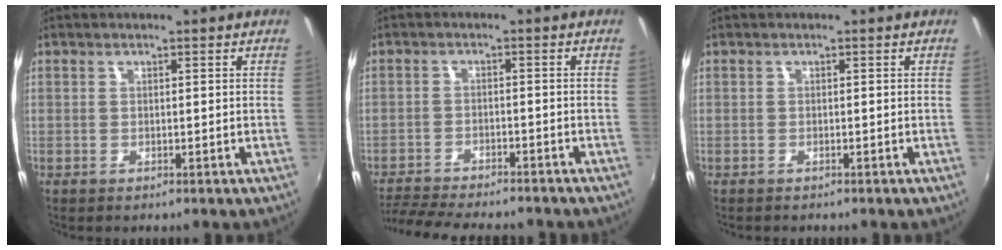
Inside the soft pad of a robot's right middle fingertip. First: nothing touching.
{"total": 13.1, "force": [-11.7, 2.3, 5.5], "torque": [-0.127, -0.020, -0.181]}
{"total": 0.6, "force": [-0.5, 0.1, 0.2], "torque": [-0.005, 0.000, -0.008]}